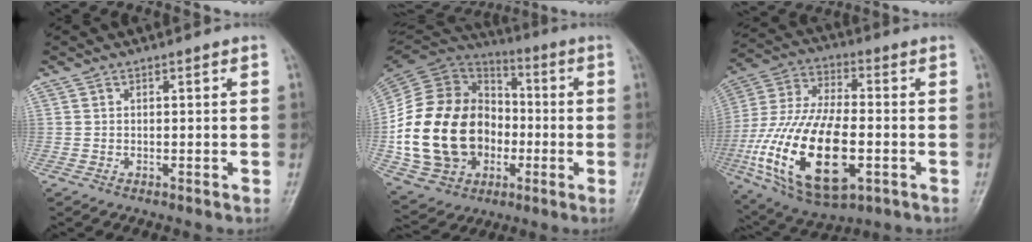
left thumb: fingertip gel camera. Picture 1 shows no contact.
{"total": 25.7, "force": [-3.7, 20.3, 15.4], "torque": [-0.291, 0.031, -0.050]}
{"total": 23.4, "force": [-5.7, 11.4, 19.7], "torque": [-0.404, 0.006, -0.088]}